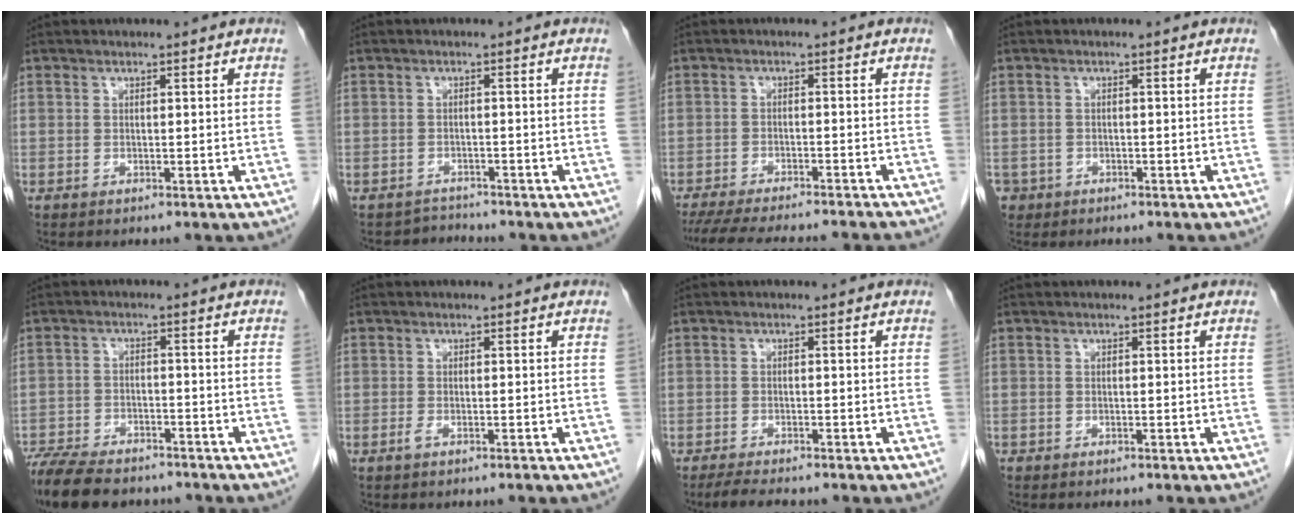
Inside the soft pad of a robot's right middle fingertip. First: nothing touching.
{"total": 2.1, "force": [-1.8, 0.2, -1.2], "torque": [0.024, -0.007, -0.030]}
{"total": 17.7, "force": [-16.0, 1.9, 7.3], "torque": [-0.135, -0.030, -0.217]}
{"total": 2.6, "force": [-1.6, 2.0, 0.0], "torque": [0.000, 0.006, -0.027]}
{"total": 13.0, "force": [-10.7, 4.5, 6.0], "torque": [-0.120, -0.013, -0.167]}
{"total": 0.9, "force": [-0.6, 0.1, 0.7], "torque": [-0.015, -0.001, -0.013]}
{"total": 3.2, "force": [-2.7, 0.3, 1.6], "torque": [-0.034, -0.009, -0.044]}
{"total": 0.0}